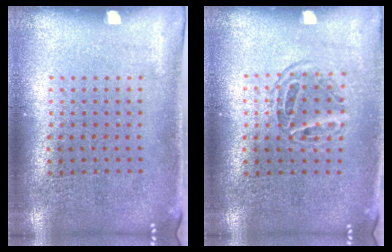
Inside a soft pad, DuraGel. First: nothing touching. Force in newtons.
{"total": 1.2, "press": 1.0, "slide": 0.5}